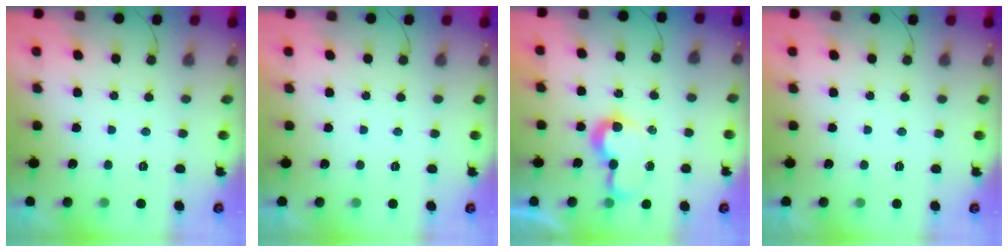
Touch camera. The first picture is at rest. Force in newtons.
{"total": 1.7, "press": 1.7, "slide": 0.0}
{"total": 7.0, "press": 7.0, "slide": 0.1}
{"total": 1.8, "press": 1.7, "slide": 0.0}